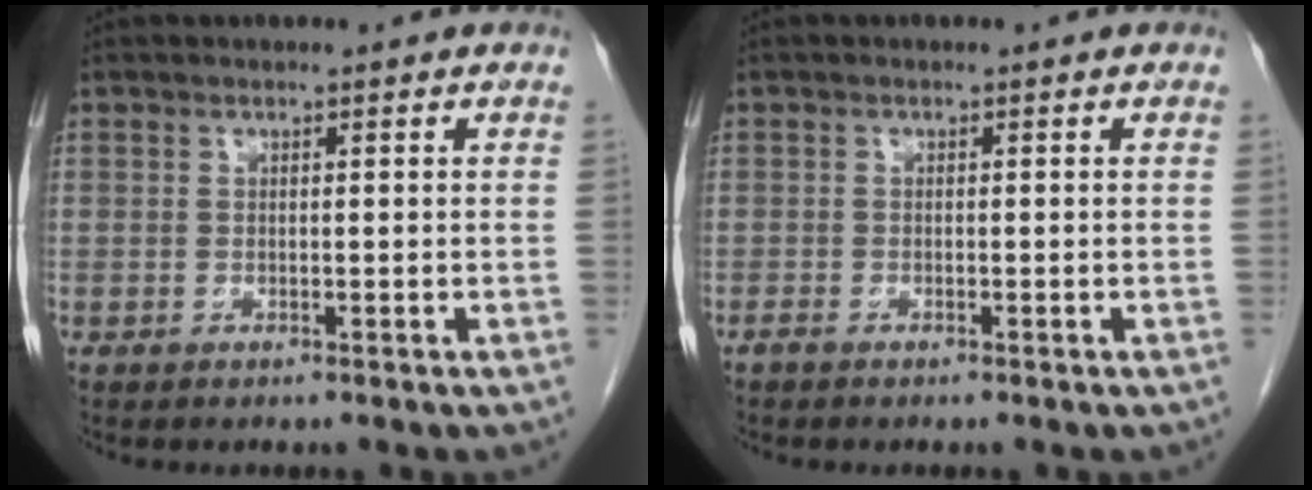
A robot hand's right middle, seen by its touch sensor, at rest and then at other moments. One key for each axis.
{"total": 0.6, "fx": -0.6, "fy": -0.1, "fz": 0.2, "tx": -0.006, "ty": -0.002, "tz": -0.011}